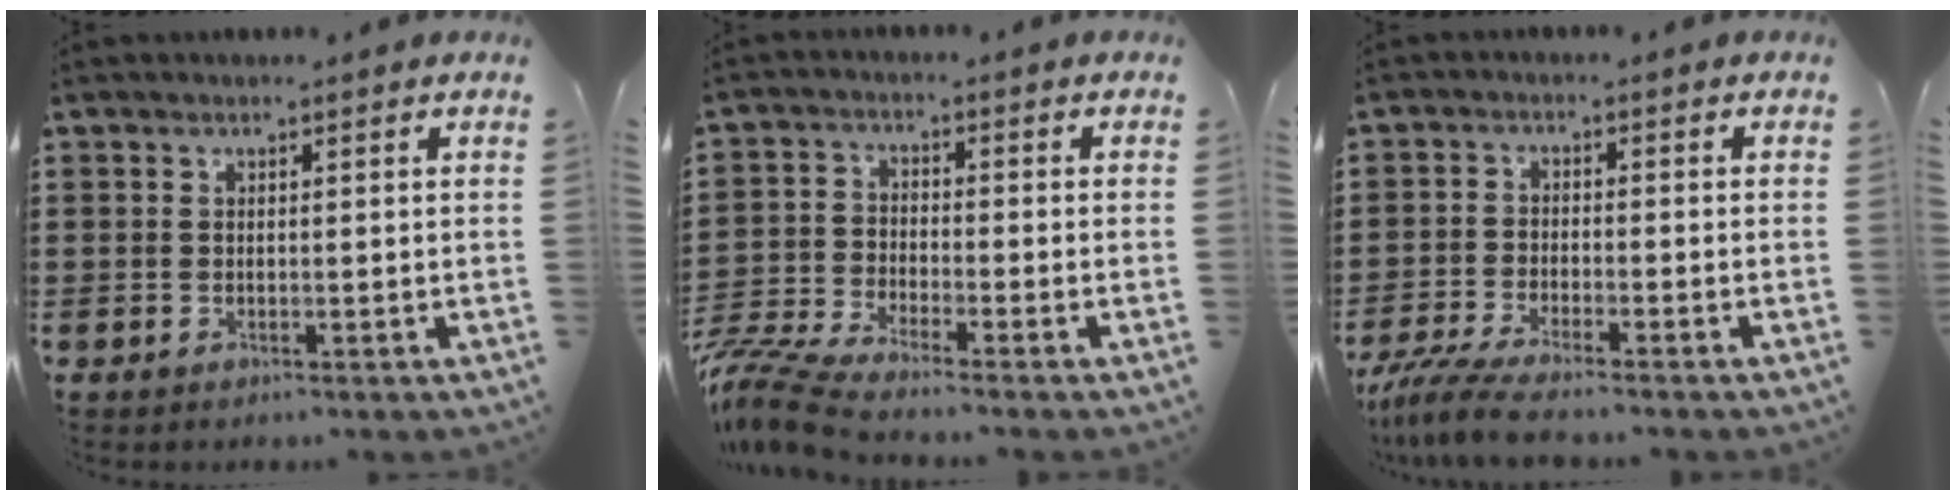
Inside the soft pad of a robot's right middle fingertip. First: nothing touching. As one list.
[{"total": 6.9, "force": [-6.3, 0.6, 2.8], "torque": [-0.088, -0.017, -0.133]}, {"total": 5.2, "force": [-4.7, 0.2, 2.1], "torque": [-0.063, -0.018, -0.098]}]